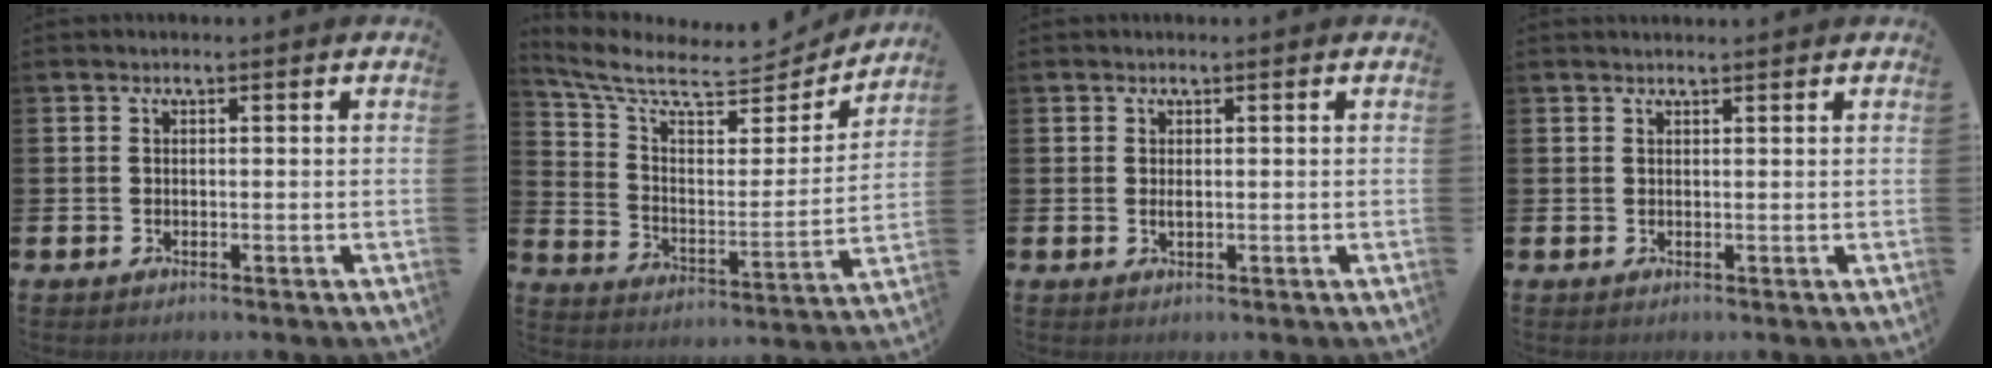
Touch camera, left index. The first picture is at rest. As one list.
[{"total": 8.9, "force": [7.8, 3.1, 3.0], "torque": [-0.094, -0.063, 0.130]}, {"total": 0.8, "force": [0.2, 0.3, 0.7], "torque": [-0.009, 0.000, 0.002]}, {"total": 0.9, "force": [0.9, -0.1, 0.0], "torque": [0.011, -0.006, 0.014]}]